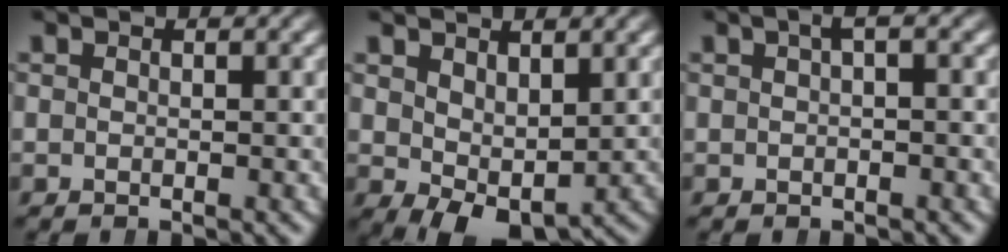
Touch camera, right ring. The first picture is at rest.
{"total": 3.3, "force": [-0.9, 1.9, 2.5], "torque": [-0.045, -0.045, 0.010]}
{"total": 0.8, "force": [0.2, 0.0, 0.8], "torque": [-0.007, 0.006, 0.005]}